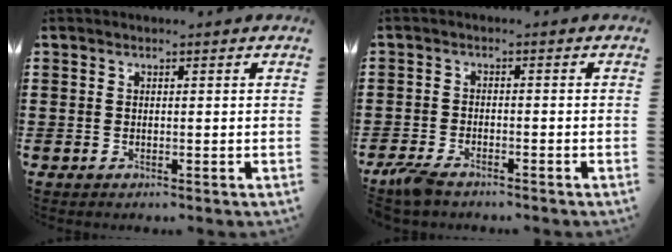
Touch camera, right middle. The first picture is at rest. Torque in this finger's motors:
{"motor_torque": [1.03, 0.07, 0.07, 0.11]}